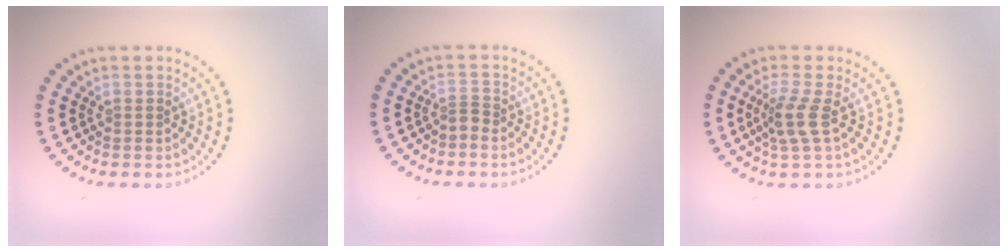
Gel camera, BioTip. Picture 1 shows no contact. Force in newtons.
{"total": 0.8, "press": 0.4, "slide": 0.7}
{"total": 2.6, "press": 2.0, "slide": 1.6}